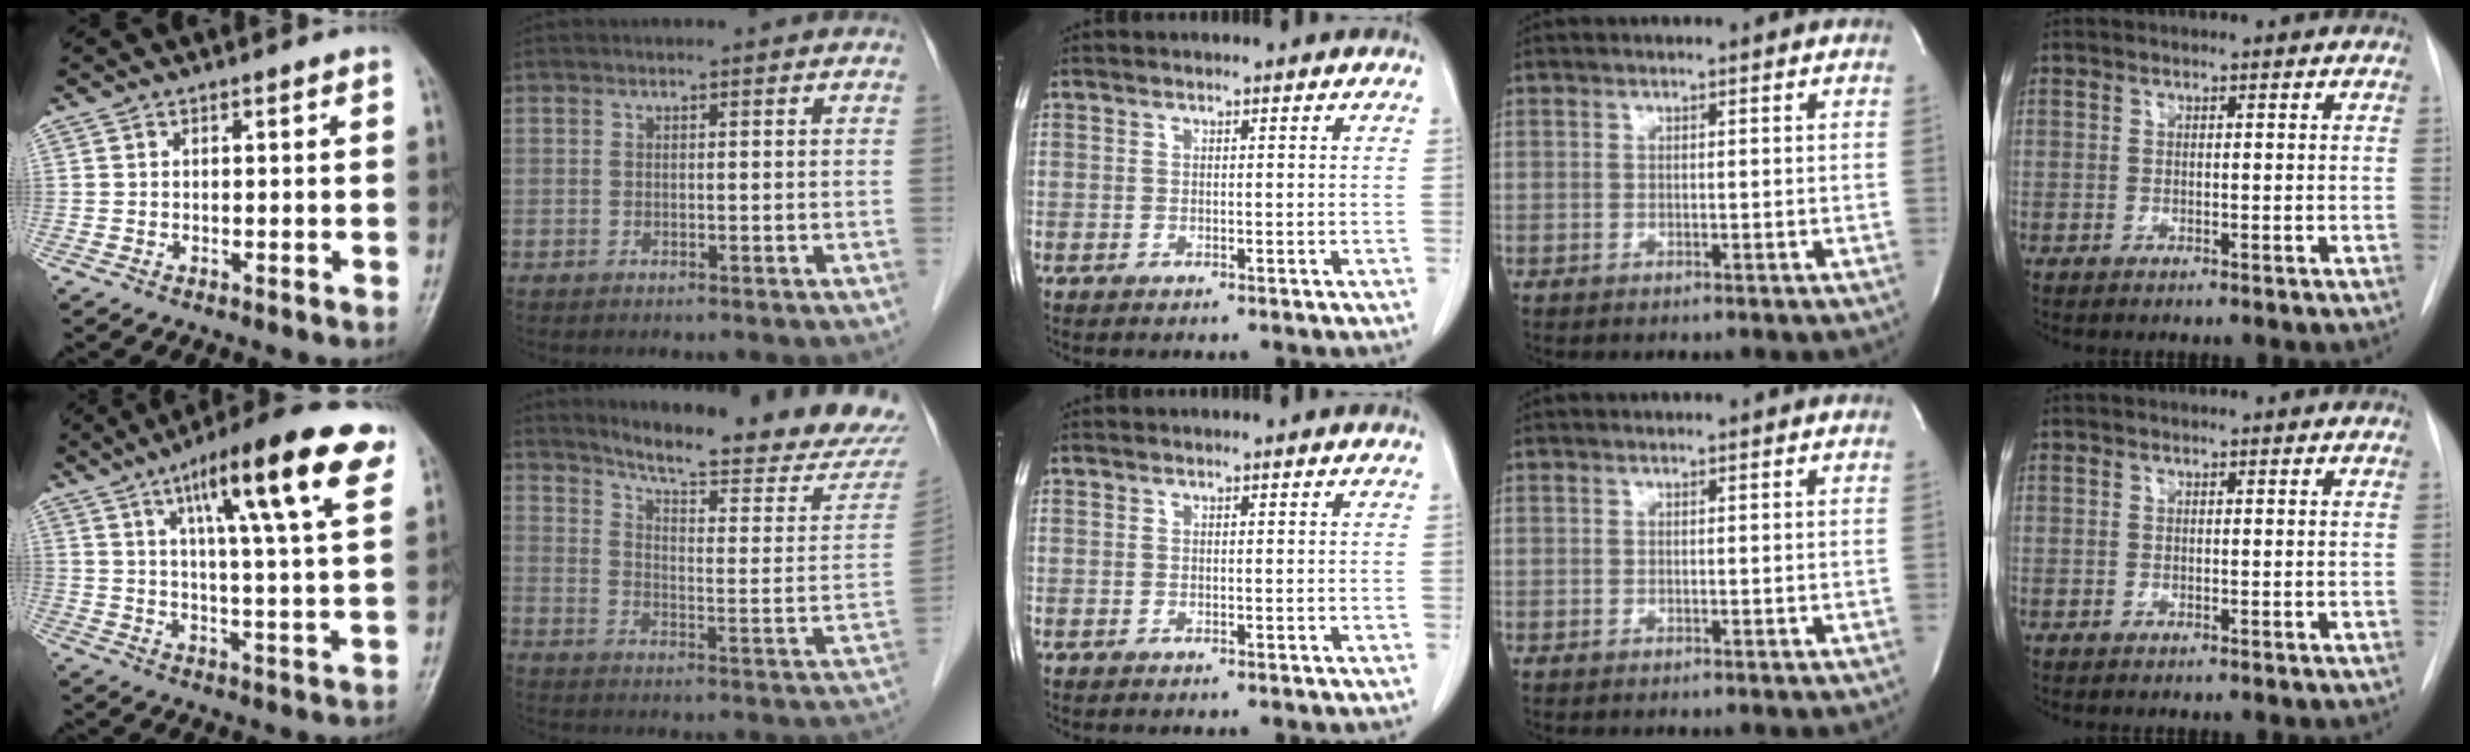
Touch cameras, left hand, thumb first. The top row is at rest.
{"thumb": {"total": 19.5, "force": [9.8, 3.5, 16.5], "torque": [-0.226, -0.020, 0.141]}, "index": {"total": 20.4, "force": [19.0, 0.4, 7.6], "torque": [-0.113, -0.089, 0.246]}}